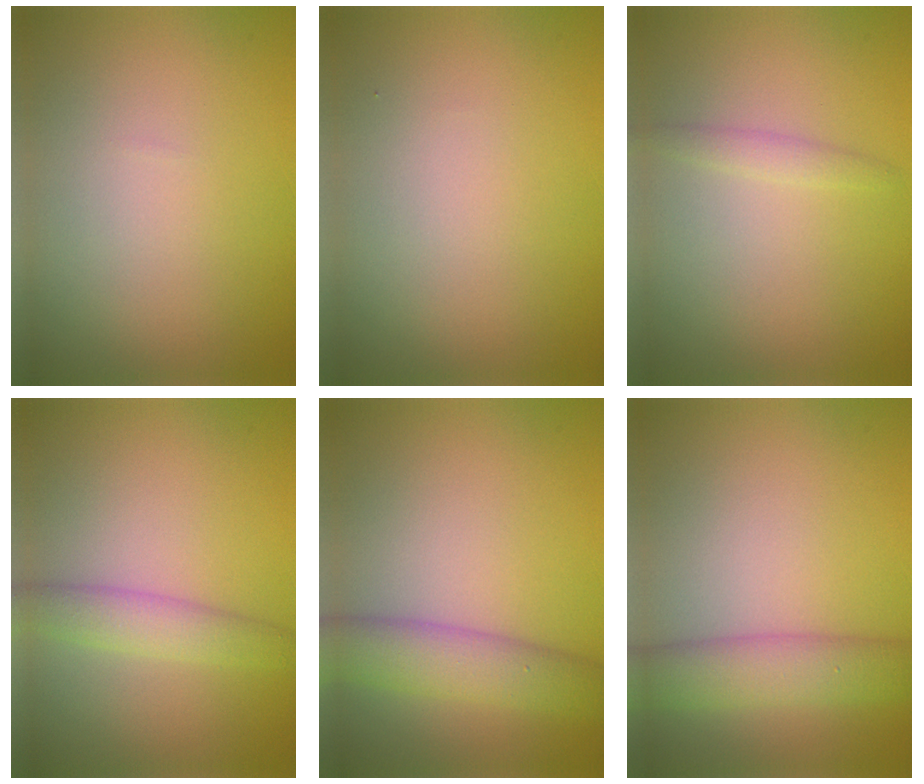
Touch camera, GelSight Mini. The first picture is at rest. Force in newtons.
{"total": 0.0}
{"total": 1.2, "press": 1.2, "slide": 0.0}
{"total": 2.8, "press": 2.8, "slide": 0.1}
{"total": 4.7, "press": 4.7, "slide": 0.3}
{"total": 4.6, "press": 4.6, "slide": 0.1}